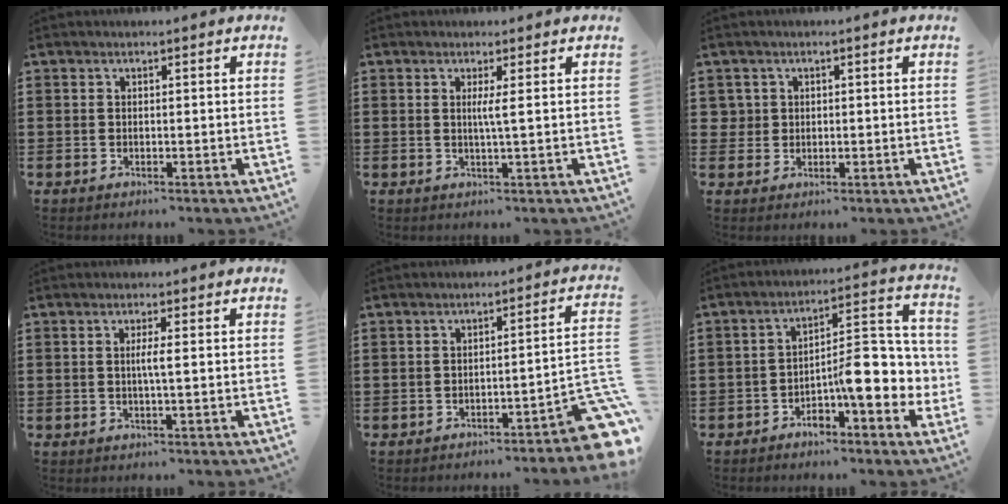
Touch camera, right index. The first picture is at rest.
{"total": 2.1, "force": [0.4, -0.5, 2.0], "torque": [-0.039, -0.006, 0.003]}
{"total": 1.9, "force": [0.4, 1.8, 0.2], "torque": [-0.013, 0.009, 0.005]}
{"total": 2.1, "force": [0.1, -0.1, 2.1], "torque": [-0.040, -0.004, -0.001]}
{"total": 5.1, "force": [-3.7, 0.4, 3.5], "torque": [-0.048, -0.014, -0.070]}
{"total": 9.5, "force": [-2.5, 4.1, 8.2], "torque": [-0.099, -0.007, -0.050]}